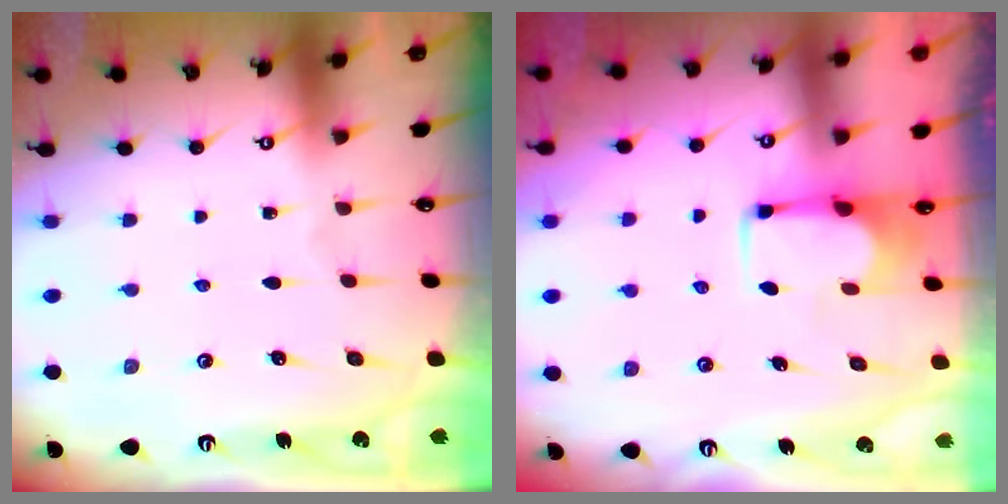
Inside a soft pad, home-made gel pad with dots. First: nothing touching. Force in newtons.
{"total": 1.8, "press": 1.7, "slide": 0.5}